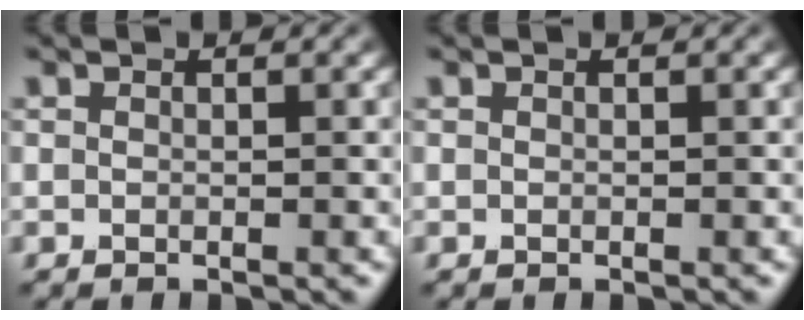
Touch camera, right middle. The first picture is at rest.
{"total": 0.0}